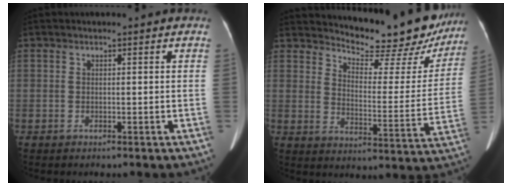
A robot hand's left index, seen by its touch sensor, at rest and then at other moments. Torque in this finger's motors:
{"motor_torque": [0.82, -1.02, 0.25, 0.03]}